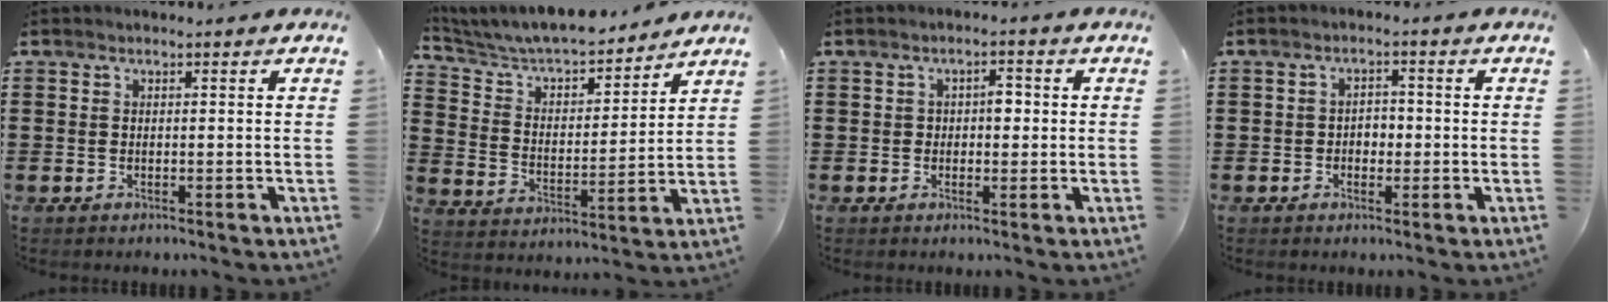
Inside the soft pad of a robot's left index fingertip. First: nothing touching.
{"total": 6.6, "force": [6.1, 1.1, 2.1], "torque": [-0.069, -0.044, 0.102]}
{"total": 2.8, "force": [0.3, 1.7, 2.2], "torque": [-0.028, 0.001, -0.001]}
{"total": 2.2, "force": [-0.7, 1.5, 1.4], "torque": [-0.029, 0.005, -0.017]}